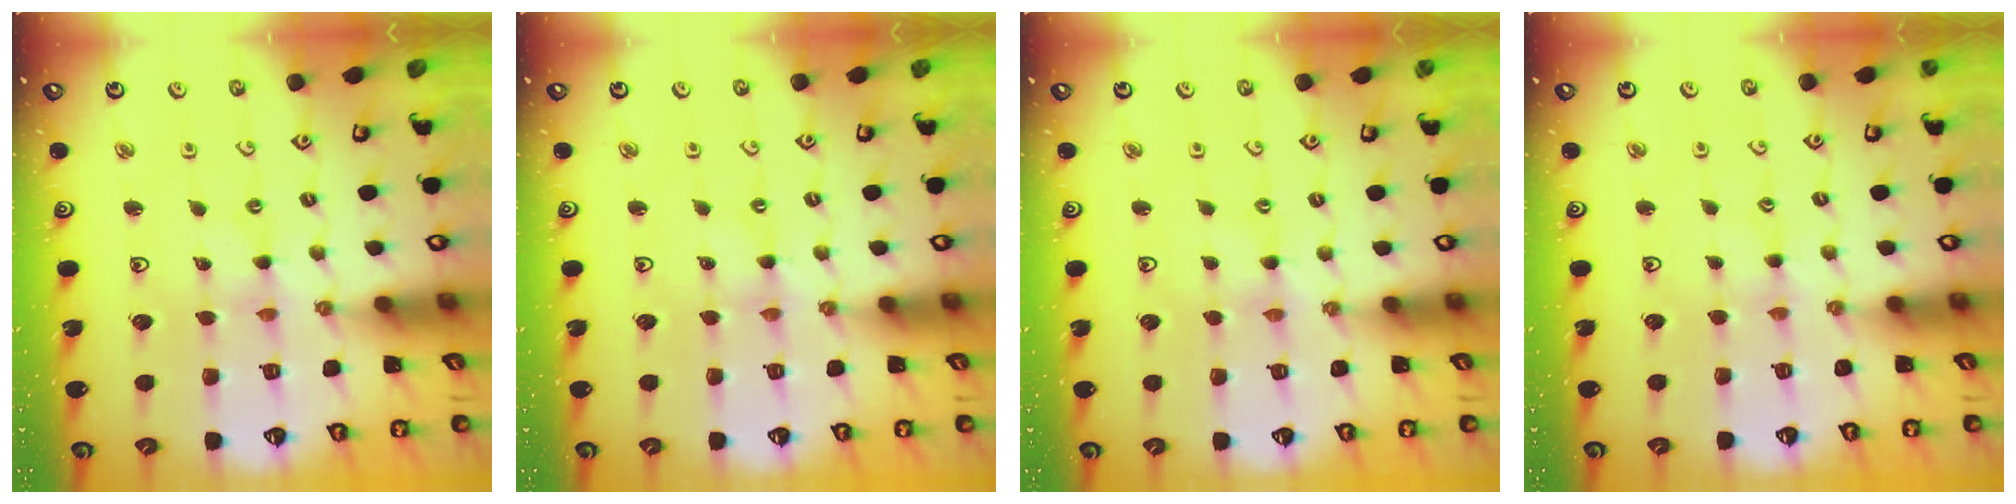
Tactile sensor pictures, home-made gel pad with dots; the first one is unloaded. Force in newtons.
{"total": 0.0}
{"total": 0.0}
{"total": 0.0}